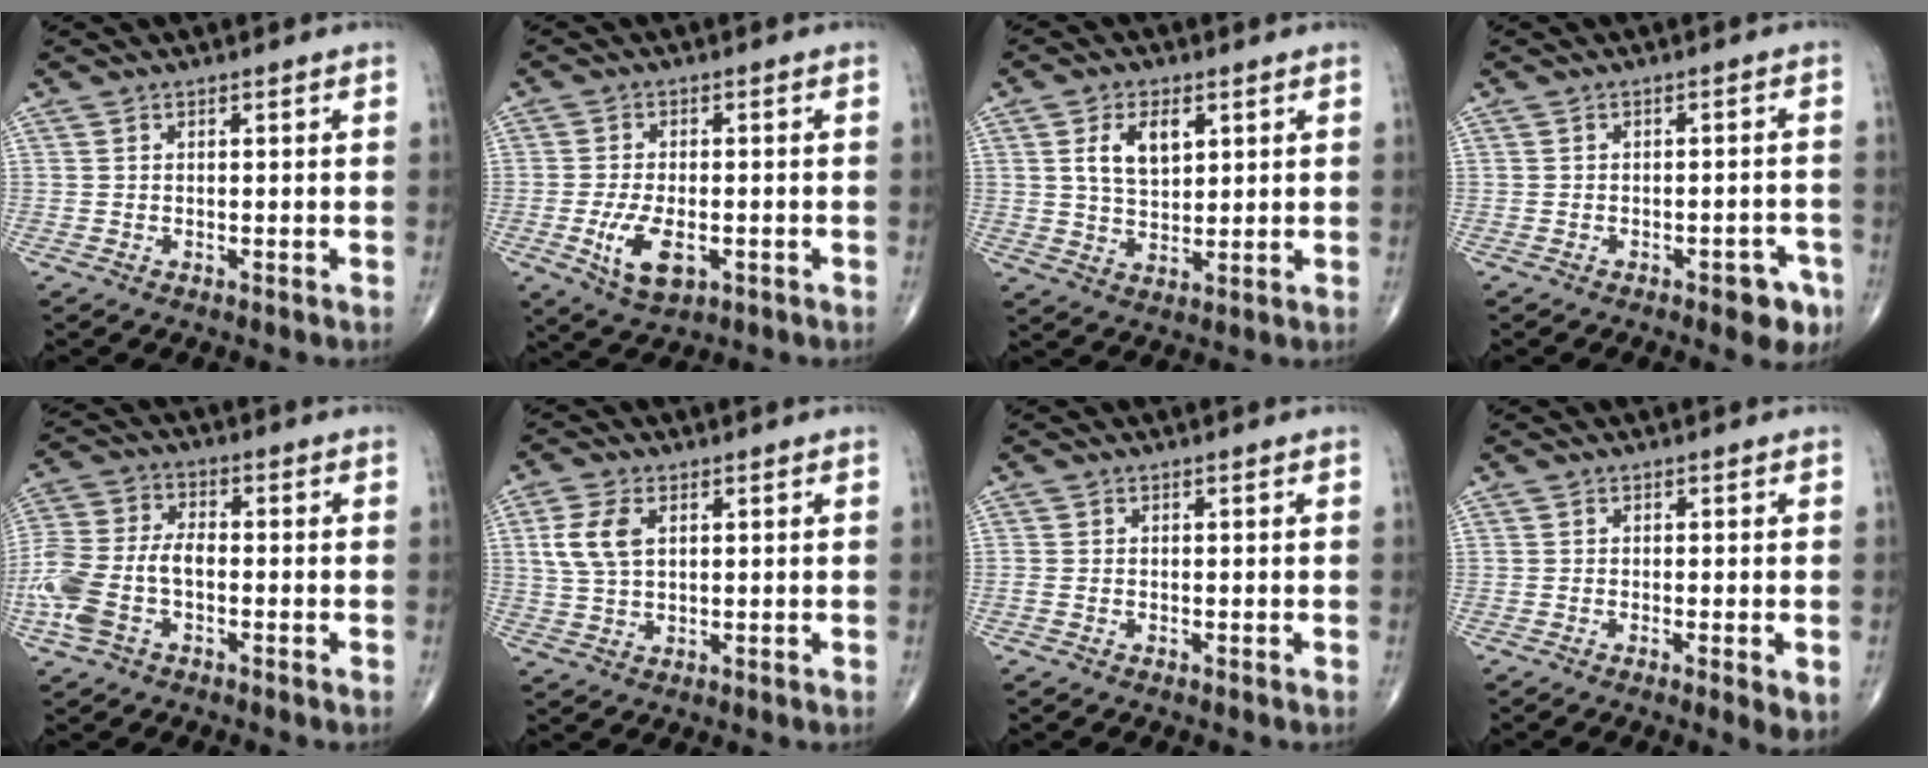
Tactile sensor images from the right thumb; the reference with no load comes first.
{"total": 7.7, "force": [-2.3, 3.9, 6.2], "torque": [-0.113, -0.004, -0.031]}
{"total": 7.5, "force": [2.6, 4.3, 5.5], "torque": [-0.087, -0.011, 0.051]}
{"total": 5.2, "force": [-2.8, 2.3, 3.7], "torque": [-0.026, 0.019, -0.030]}
{"total": 12.7, "force": [-3.4, 7.2, 9.9], "torque": [-0.234, 0.025, -0.069]}
{"total": 6.6, "force": [1.8, 3.9, 5.1], "torque": [-0.110, 0.001, 0.038]}
{"total": 0.7, "force": [-0.2, 0.4, 0.5], "torque": [-0.014, -0.001, -0.005]}
{"total": 3.2, "force": [-0.8, 0.7, 3.1], "torque": [-0.052, -0.011, -0.014]}